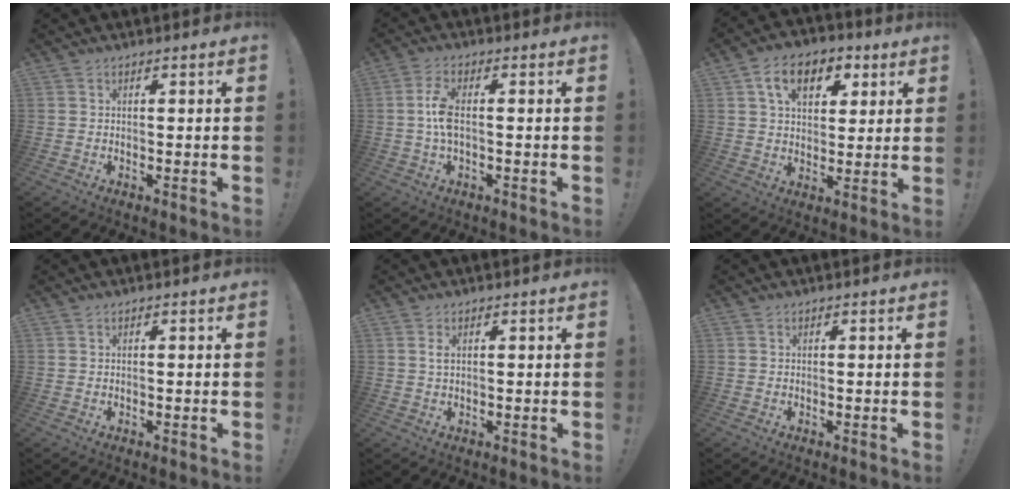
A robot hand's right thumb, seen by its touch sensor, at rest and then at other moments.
{"total": 6.9, "force": [-0.4, 2.3, 6.5], "torque": [-0.130, -0.004, -0.010]}
{"total": 12.1, "force": [5.3, 8.1, 7.3], "torque": [-0.104, -0.011, 0.098]}
{"total": 0.0}
{"total": 1.4, "force": [0.5, 0.6, 1.1], "torque": [-0.016, -0.001, 0.006]}
{"total": 0.5, "force": [0.1, 0.5, -0.1], "torque": [0.001, 0.001, 0.002]}